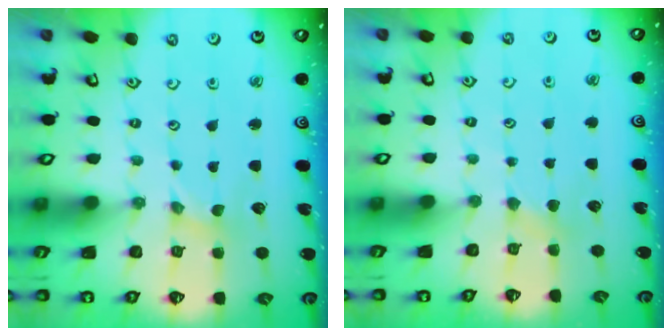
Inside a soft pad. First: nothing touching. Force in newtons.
{"total": 2.8, "press": 2.8, "slide": 0.5}